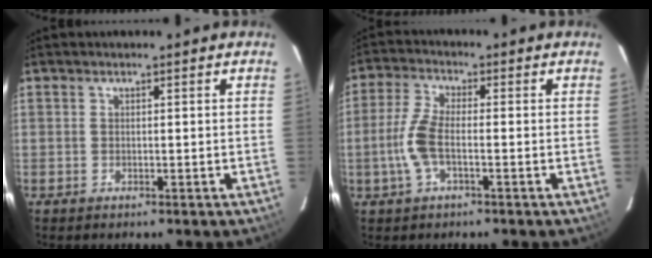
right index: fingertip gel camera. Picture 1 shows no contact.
{"total": 6.9, "force": [-1.8, 2.3, 6.3], "torque": [-0.143, 0.004, -0.039]}